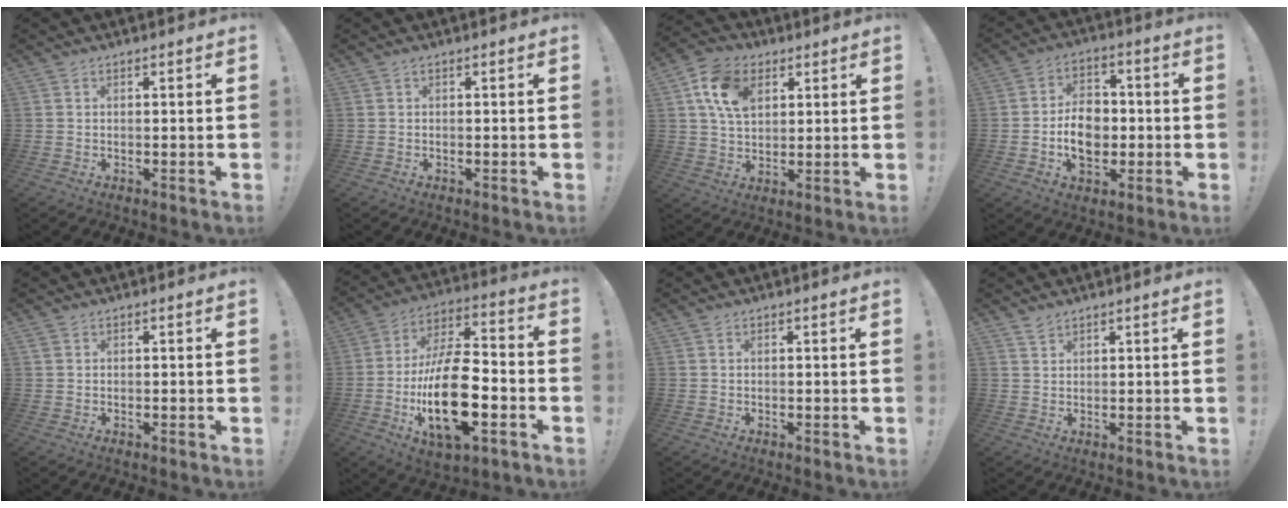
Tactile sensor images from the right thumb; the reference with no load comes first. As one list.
[{"total": 0.0}, {"total": 13.1, "force": [5.3, 9.1, 7.8], "torque": [-0.133, 0.003, 0.106]}, {"total": 11.1, "force": [-1.3, 8.5, 7.0], "torque": [-0.116, 0.012, -0.022]}, {"total": 0.8, "force": [0.5, 0.7, -0.1], "torque": [0.000, 0.003, 0.008]}, {"total": 22.4, "force": [-5.7, 9.9, 19.3], "torque": [-0.362, 0.019, -0.094]}, {"total": 0.0}, {"total": 1.9, "force": [1.7, 0.5, 0.6], "torque": [-0.004, -0.013, 0.030]}]